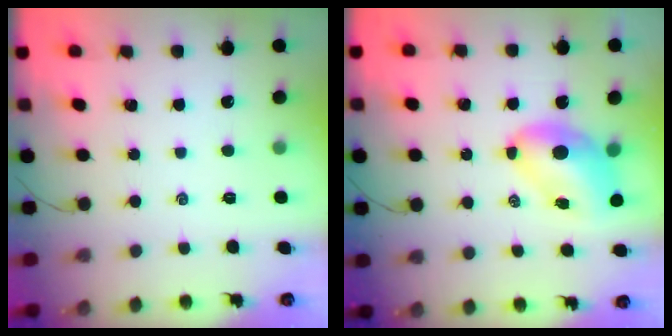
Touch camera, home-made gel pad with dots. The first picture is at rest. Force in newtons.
{"total": 7.3, "press": 7.3, "slide": 1.1}